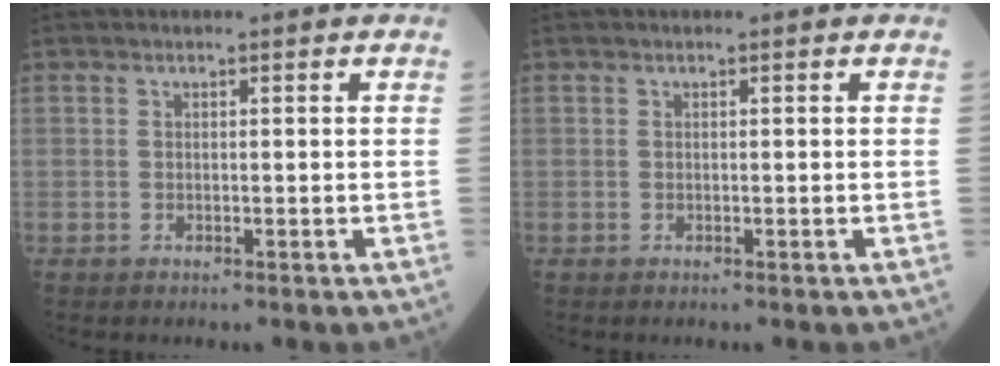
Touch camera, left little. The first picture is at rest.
{"total": 0.0}